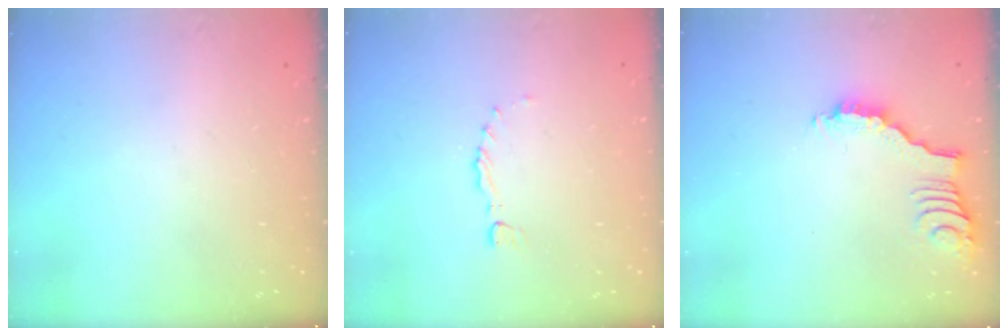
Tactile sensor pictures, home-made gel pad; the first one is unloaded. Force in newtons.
{"total": 0.0}
{"total": 3.0, "press": 3.0, "slide": 0.4}